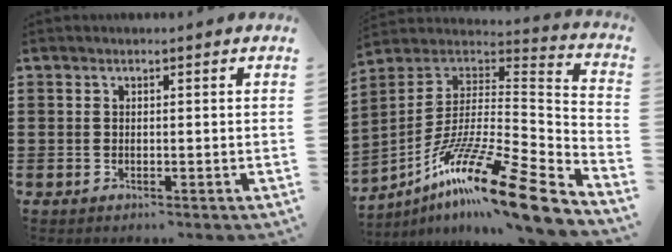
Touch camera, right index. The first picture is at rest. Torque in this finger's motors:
{"motor_torque": [-0.97, 1.17, 0.39, 0.04]}